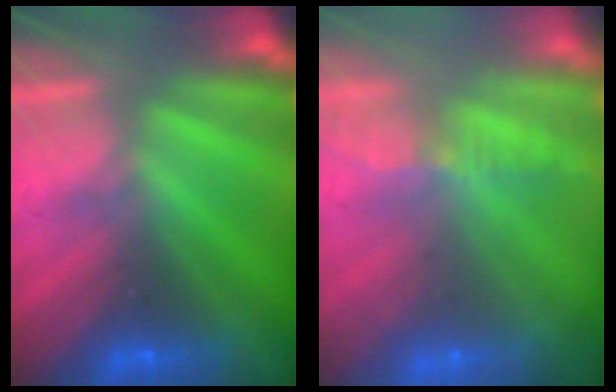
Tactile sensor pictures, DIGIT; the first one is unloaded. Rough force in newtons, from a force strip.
{"total": 8.0}